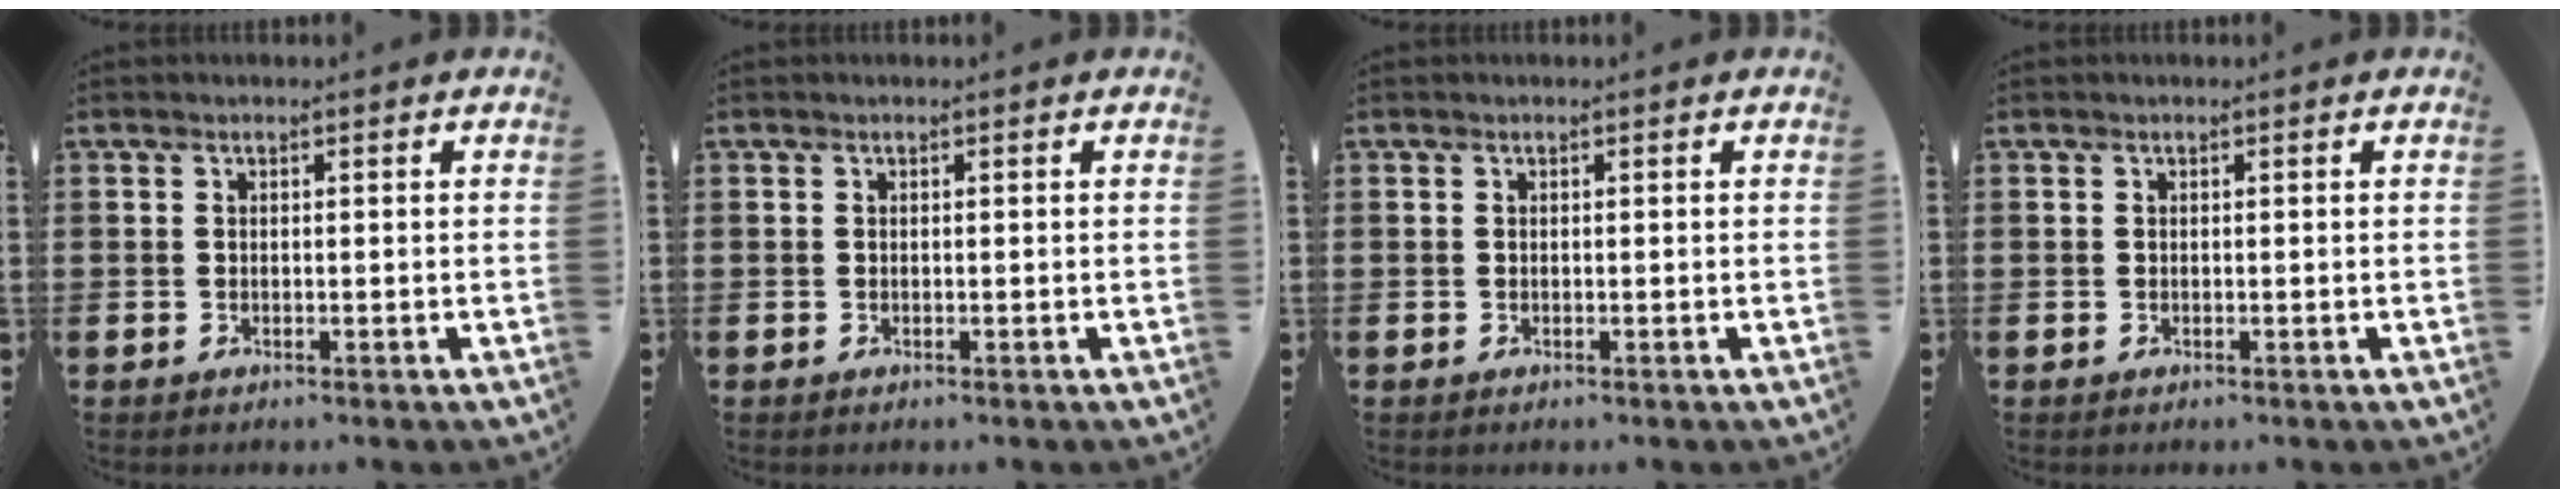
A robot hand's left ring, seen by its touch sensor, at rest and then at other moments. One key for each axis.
{"total": 0.0}
{"total": 0.0}
{"total": 0.0}